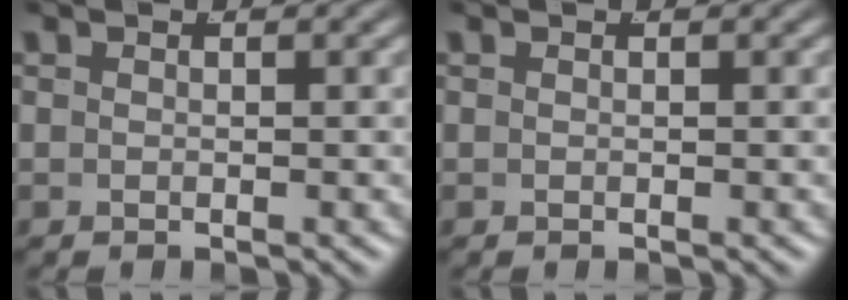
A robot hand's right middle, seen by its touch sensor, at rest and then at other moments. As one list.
[{"total": 0.0}]